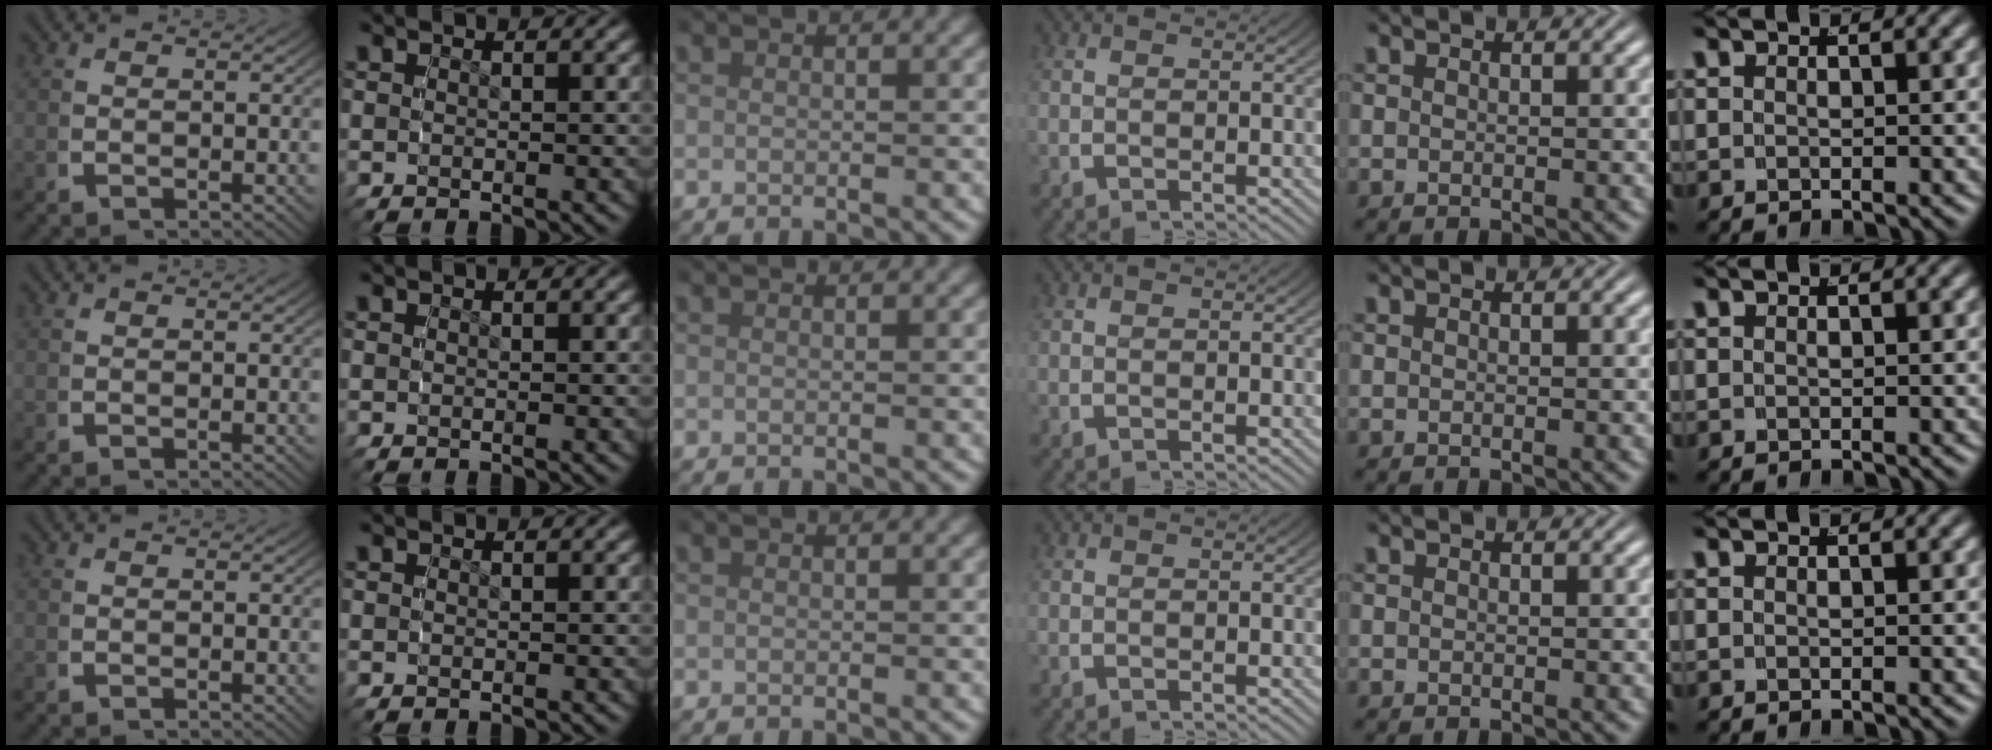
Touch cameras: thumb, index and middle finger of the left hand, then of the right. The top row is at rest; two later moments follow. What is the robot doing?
{"motion": "grasp_and_lifting", "object": "camera"}